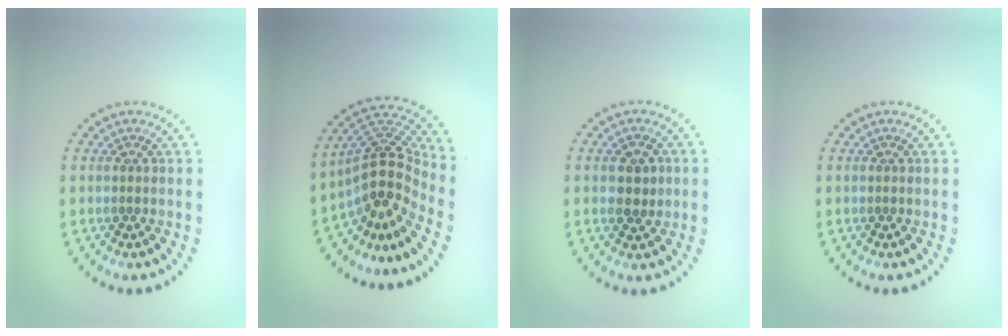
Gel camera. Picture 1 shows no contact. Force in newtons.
{"total": 5.0, "press": 3.6, "slide": 3.4}
{"total": 2.3, "press": 2.3, "slide": 0.2}
{"total": 0.0}